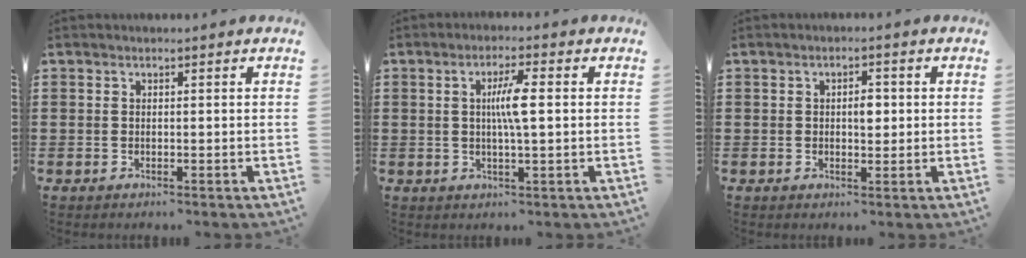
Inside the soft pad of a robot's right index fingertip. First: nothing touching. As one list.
[{"total": 4.9, "force": [0.5, 0.5, 4.8], "torque": [-0.090, -0.001, 0.004]}, {"total": 2.6, "force": [0.2, 1.3, 2.3], "torque": [-0.029, 0.000, -0.001]}]